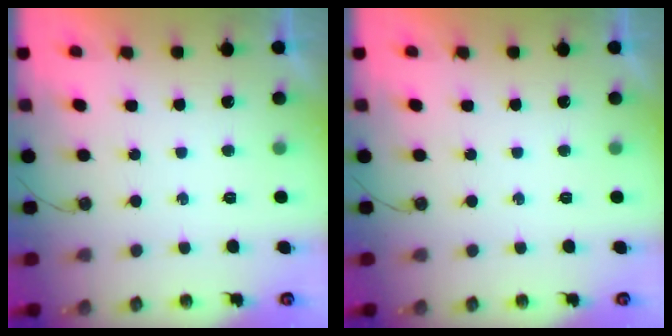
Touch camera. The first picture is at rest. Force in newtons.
{"total": 0.0}